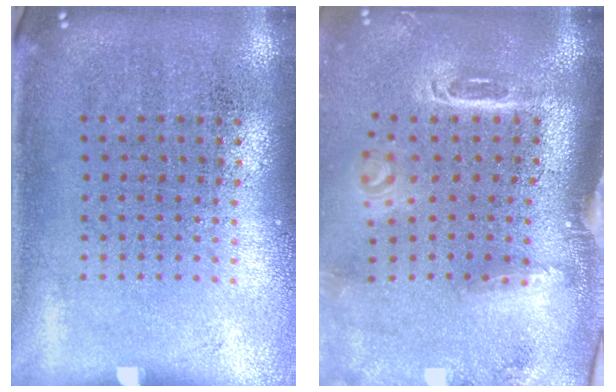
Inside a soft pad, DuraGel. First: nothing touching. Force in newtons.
{"total": 3.0, "press": 2.1, "slide": 2.2}